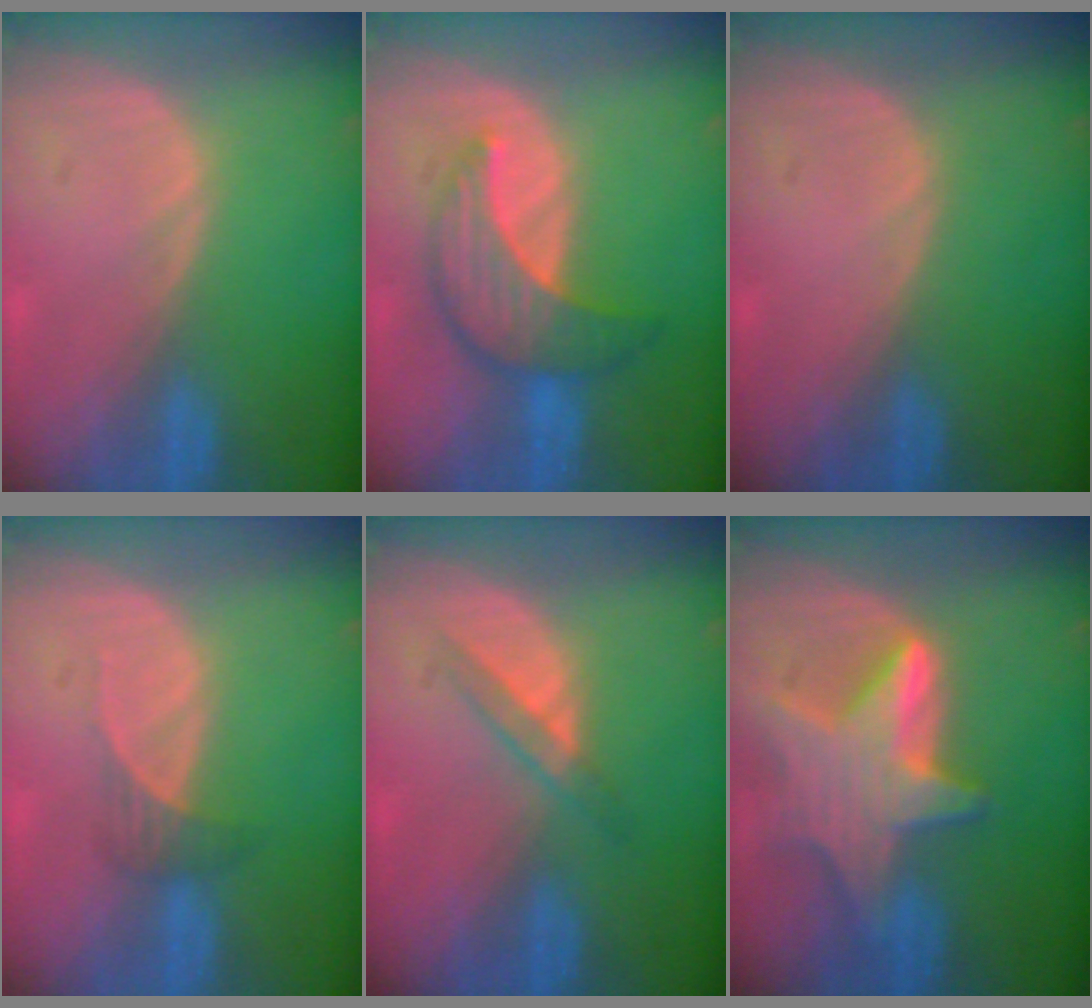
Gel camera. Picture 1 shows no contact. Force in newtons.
{"total": 7.3, "press": 7.2, "slide": 0.8}
{"total": 0.0}
{"total": 2.1, "press": 1.9, "slide": 0.9}
{"total": 2.9, "press": 2.8, "slide": 1.0}
{"total": 9.0, "press": 9.0, "slide": 0.7}